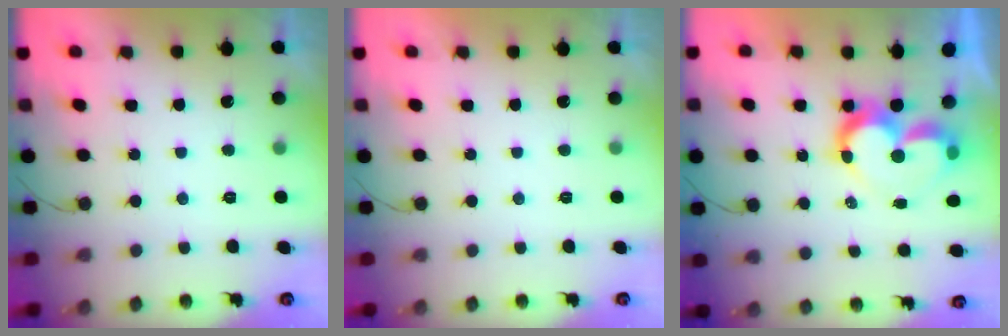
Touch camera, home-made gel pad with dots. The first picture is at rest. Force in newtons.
{"total": 1.7, "press": 1.7, "slide": 0.1}
{"total": 9.4, "press": 9.4, "slide": 0.9}